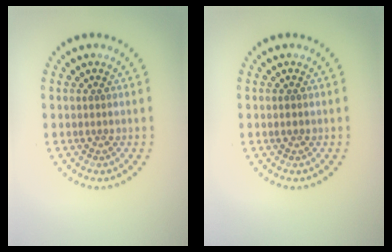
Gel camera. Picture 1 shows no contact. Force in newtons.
{"total": 0.5, "press": 0.5, "slide": 0.1}